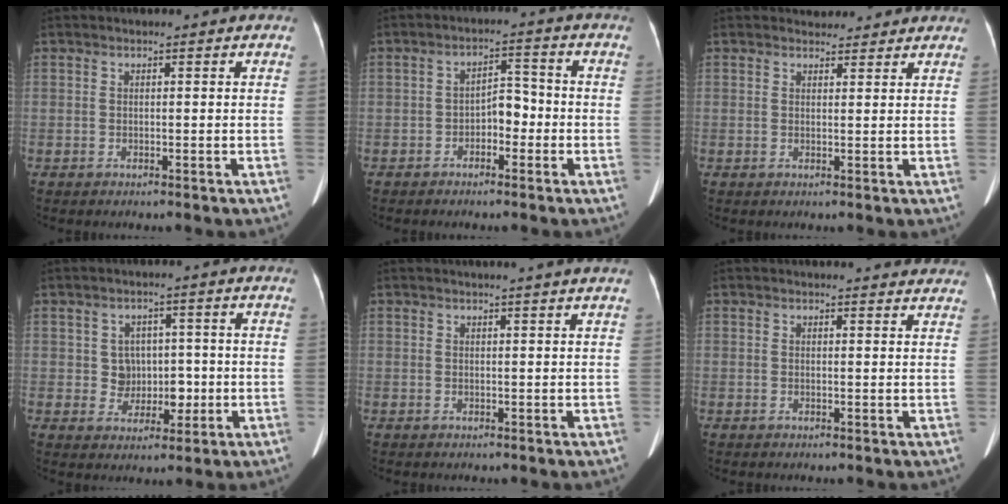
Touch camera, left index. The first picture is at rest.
{"total": 3.9, "force": [-1.6, 2.1, 2.9], "torque": [-0.045, 0.018, -0.028]}
{"total": 4.2, "force": [3.9, 1.5, 0.4], "torque": [-0.001, 0.013, 0.043]}
{"total": 4.5, "force": [0.1, 4.2, 1.7], "torque": [-0.021, 0.012, 0.008]}
{"total": 2.9, "force": [2.5, -0.8, 1.3], "torque": [-0.020, 0.003, 0.029]}
{"total": 6.8, "force": [6.6, 1.0, 1.1], "torque": [0.004, -0.005, 0.049]}